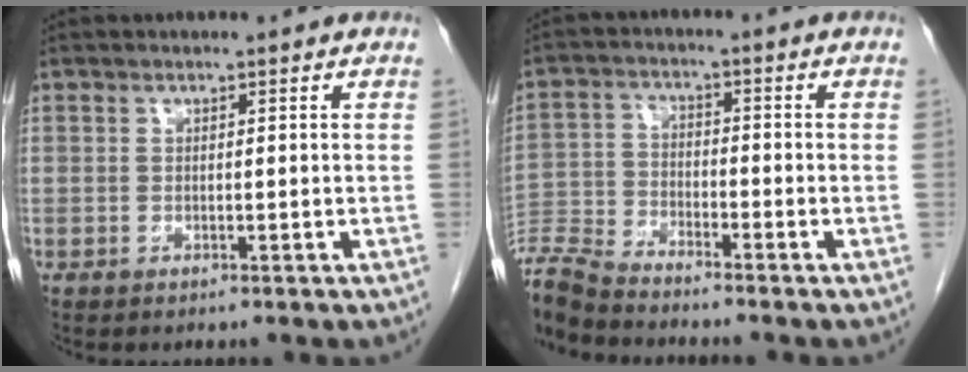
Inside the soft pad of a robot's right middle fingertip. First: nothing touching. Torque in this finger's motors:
{"motor_torque": [0.05, -0.72, 0.28, 0.21]}